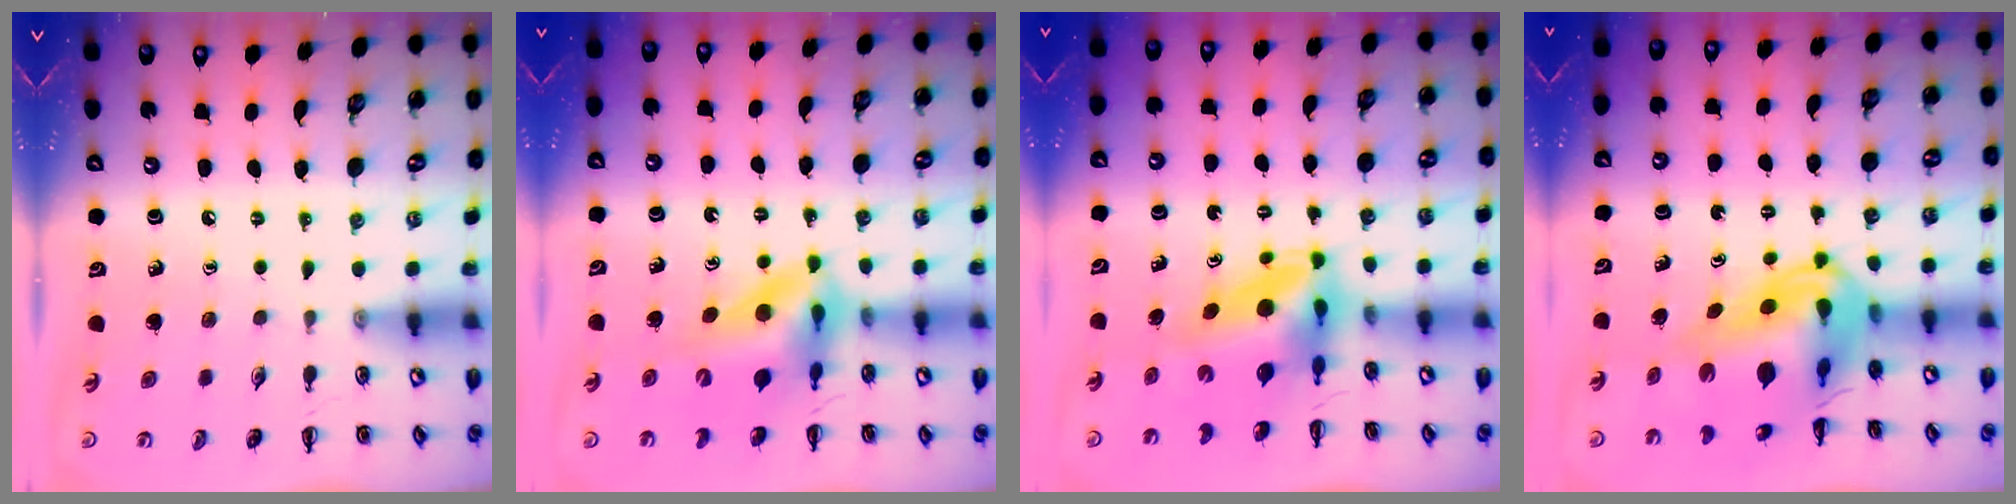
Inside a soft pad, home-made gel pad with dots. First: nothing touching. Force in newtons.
{"total": 10.3, "press": 9.8, "slide": 3.2}
{"total": 6.5, "press": 6.2, "slide": 2.0}
{"total": 13.6, "press": 12.9, "slide": 4.4}